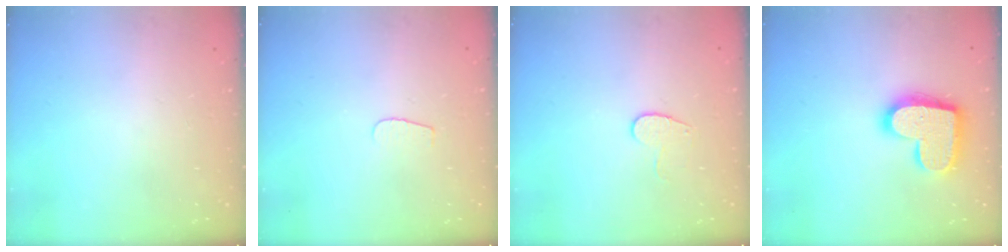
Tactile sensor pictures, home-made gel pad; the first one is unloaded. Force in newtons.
{"total": 3.7, "press": 3.6, "slide": 0.4}
{"total": 7.7, "press": 7.6, "slide": 0.5}
{"total": 17.0, "press": 17.0, "slide": 1.1}